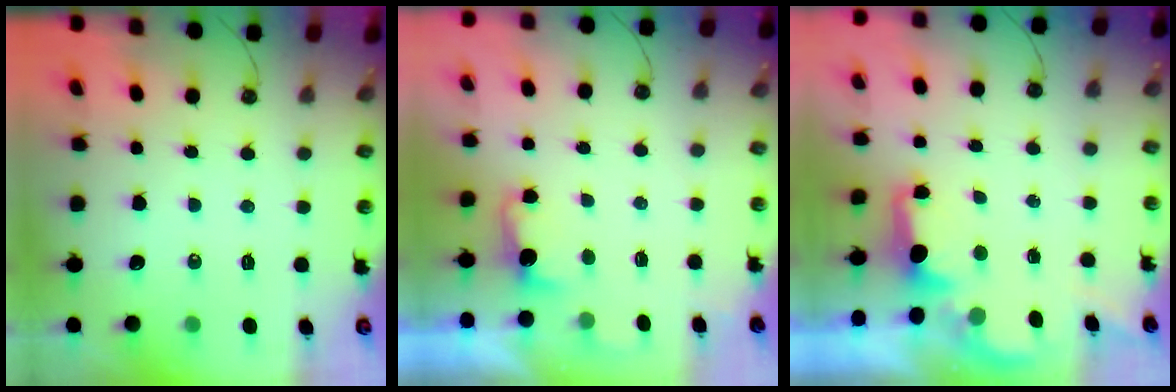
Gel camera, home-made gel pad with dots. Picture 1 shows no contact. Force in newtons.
{"total": 1.9, "press": 1.6, "slide": 0.9}
{"total": 1.9, "press": 1.7, "slide": 0.8}